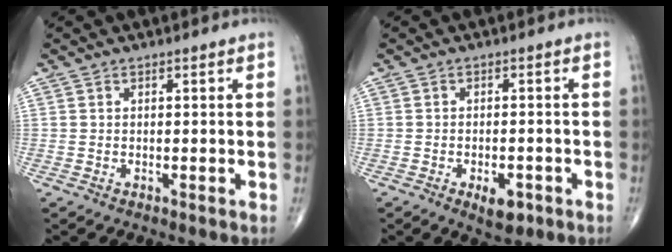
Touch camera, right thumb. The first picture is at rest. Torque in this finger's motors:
{"motor_torque": [0.05, 0.79, 0.11, 0.01, 0.01]}